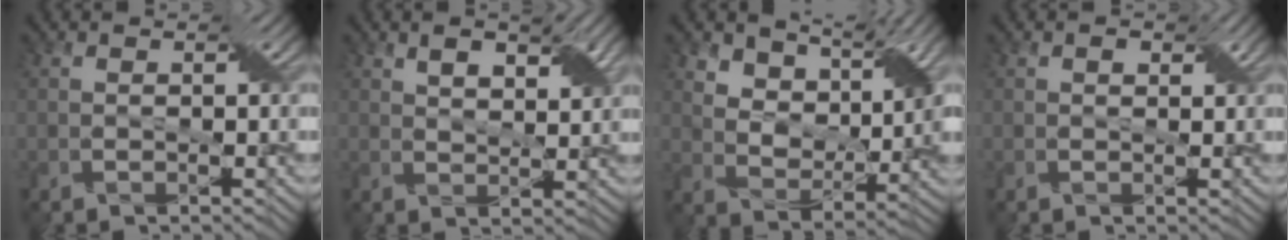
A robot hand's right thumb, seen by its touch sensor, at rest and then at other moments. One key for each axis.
{"total": 3.6, "fx": 2.4, "fy": 1.1, "fz": 2.4, "tx": -0.041, "ty": -0.001, "tz": 0.042}
{"total": 7.0, "fx": 5.2, "fy": 3.5, "fz": 3.1, "tx": -0.064, "ty": -0.001, "tz": 0.087}
{"total": 0.9, "fx": 0.4, "fy": 0.7, "fz": 0.5, "tx": -0.004, "ty": 0.000, "tz": 0.005}